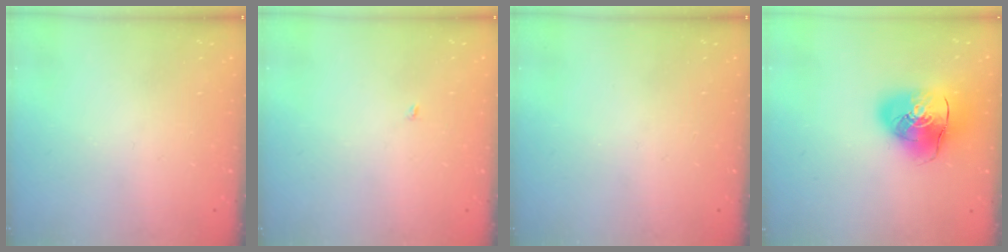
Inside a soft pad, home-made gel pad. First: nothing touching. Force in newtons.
{"total": 1.9, "press": 1.9, "slide": 0.2}
{"total": 0.0}
{"total": 14.9, "press": 14.7, "slide": 2.5}